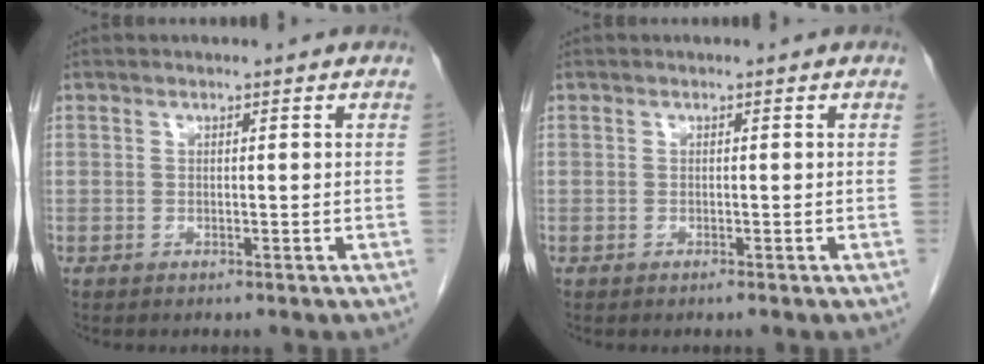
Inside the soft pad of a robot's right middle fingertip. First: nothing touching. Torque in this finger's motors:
{"motor_torque": [0.14, 0.00, 0.00, 0.00]}